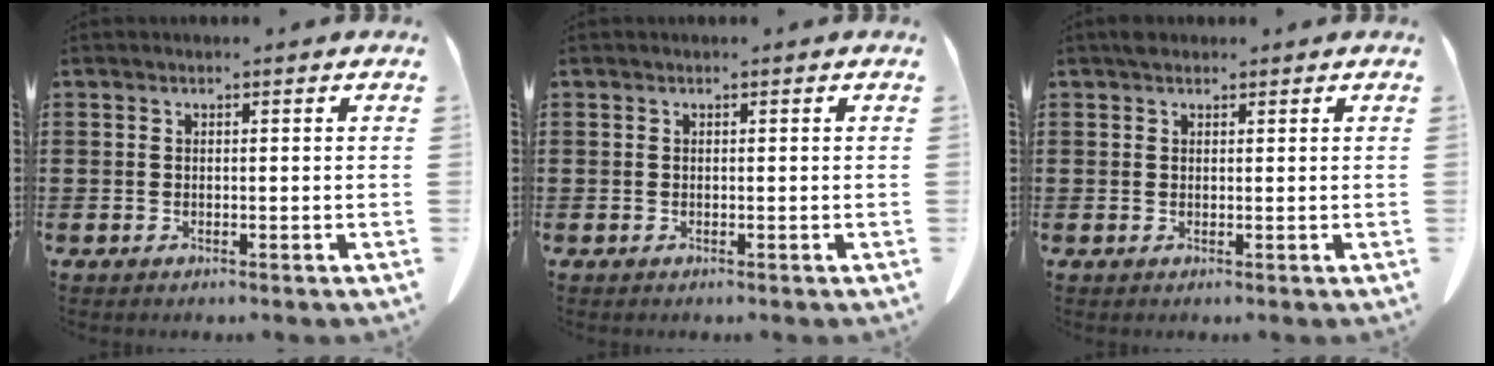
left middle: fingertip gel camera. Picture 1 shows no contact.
{"total": 0.0}
{"total": 1.0, "force": [0.8, 0.6, 0.2], "torque": [0.001, 0.000, 0.014]}